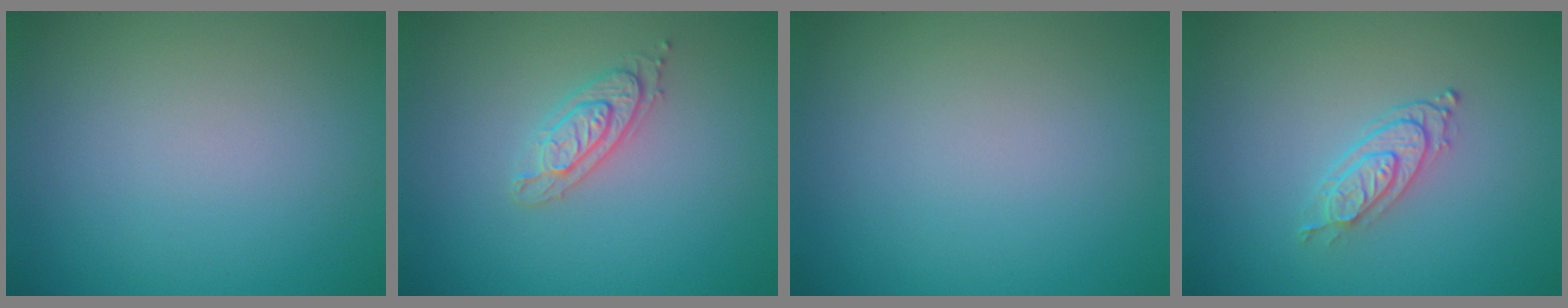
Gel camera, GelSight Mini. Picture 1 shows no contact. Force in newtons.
{"total": 2.3, "press": 2.2, "slide": 0.5}
{"total": 0.0}
{"total": 2.7, "press": 2.1, "slide": 1.7}